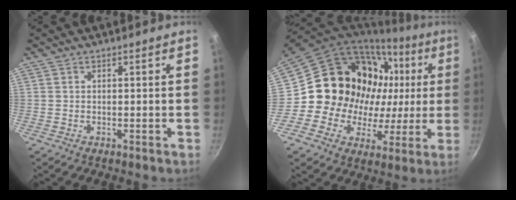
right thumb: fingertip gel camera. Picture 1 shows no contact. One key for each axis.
{"total": 20.9, "fx": 2.5, "fy": 18.1, "fz": 10.2, "tx": -0.129, "ty": 0.034, "tz": 0.045}